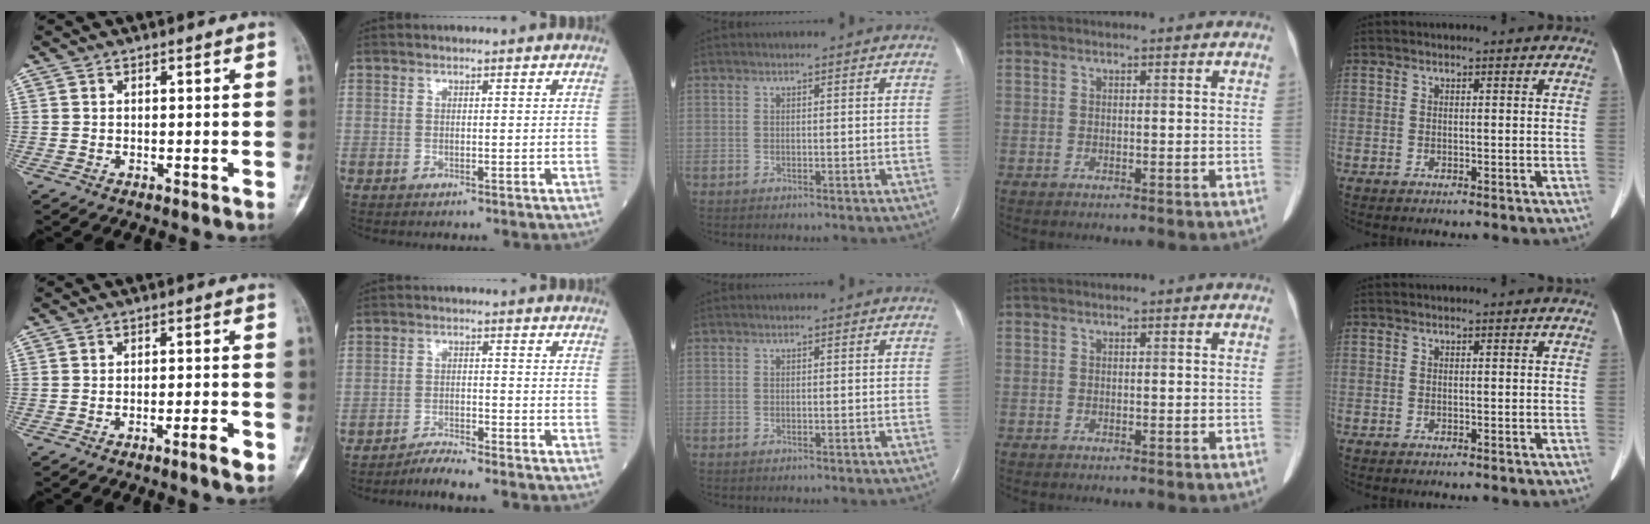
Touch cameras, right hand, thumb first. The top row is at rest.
{"thumb": {"total": 3.5, "force": [-2.0, 0.3, 2.9], "torque": [-0.049, 0.010, -0.033]}, "index": {"total": 3.9, "force": [-3.7, -0.9, 0.8], "torque": [-0.016, -0.013, -0.066]}}